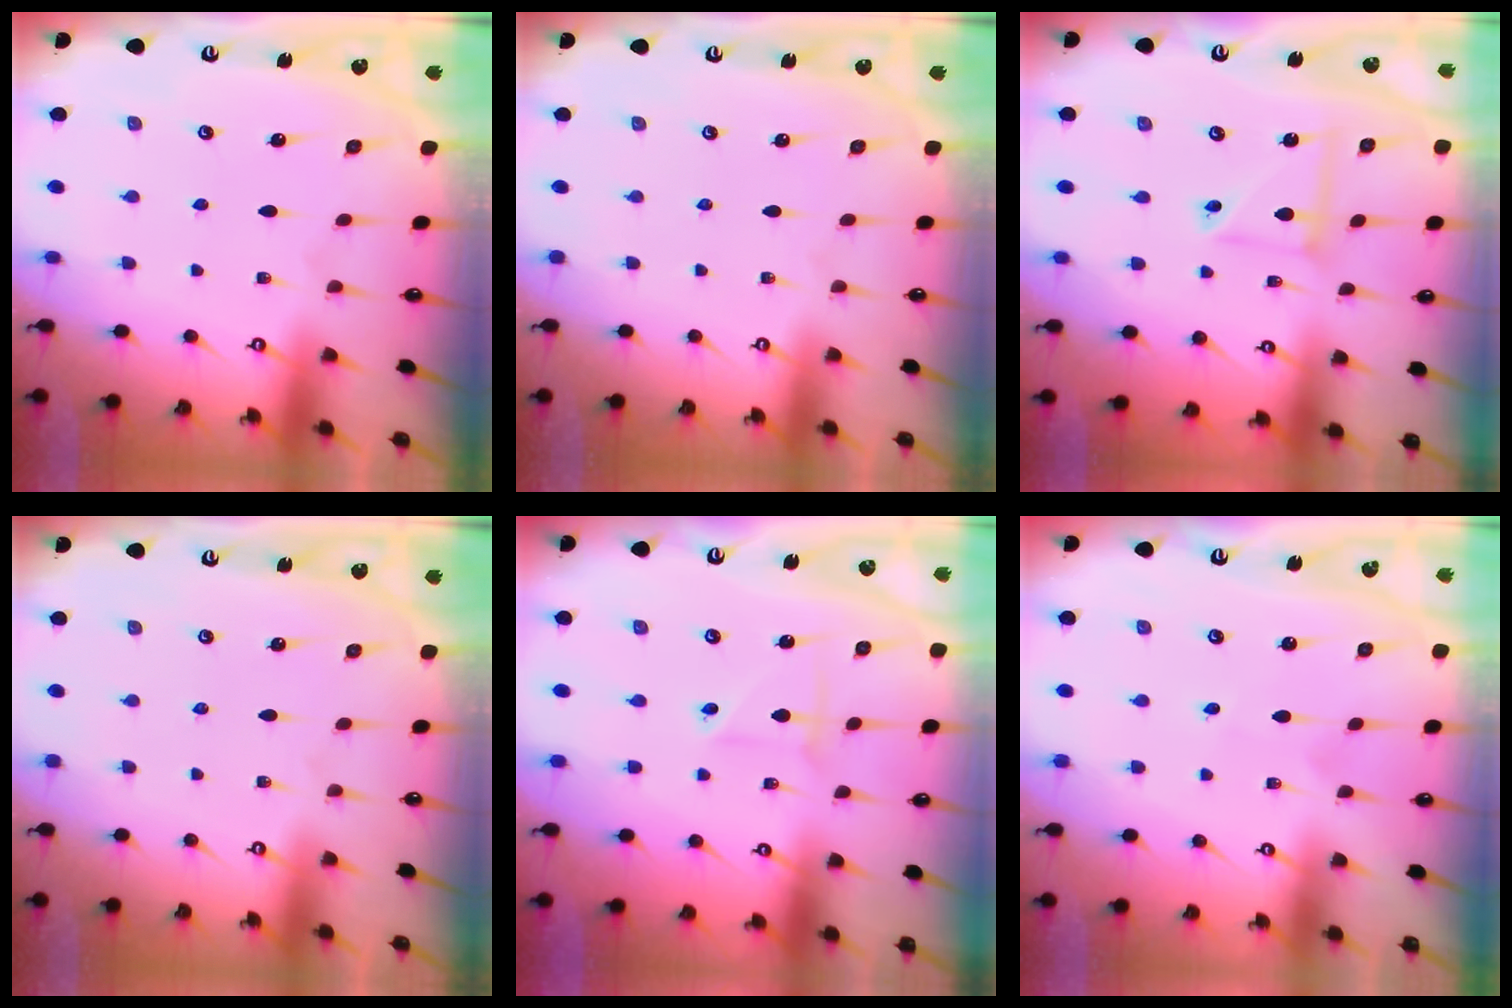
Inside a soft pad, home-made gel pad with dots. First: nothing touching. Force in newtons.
{"total": 0.0}
{"total": 6.3, "press": 6.3, "slide": 0.4}
{"total": 0.0}
{"total": 2.4, "press": 2.4, "slide": 0.2}
{"total": 2.5, "press": 2.5, "slide": 0.3}